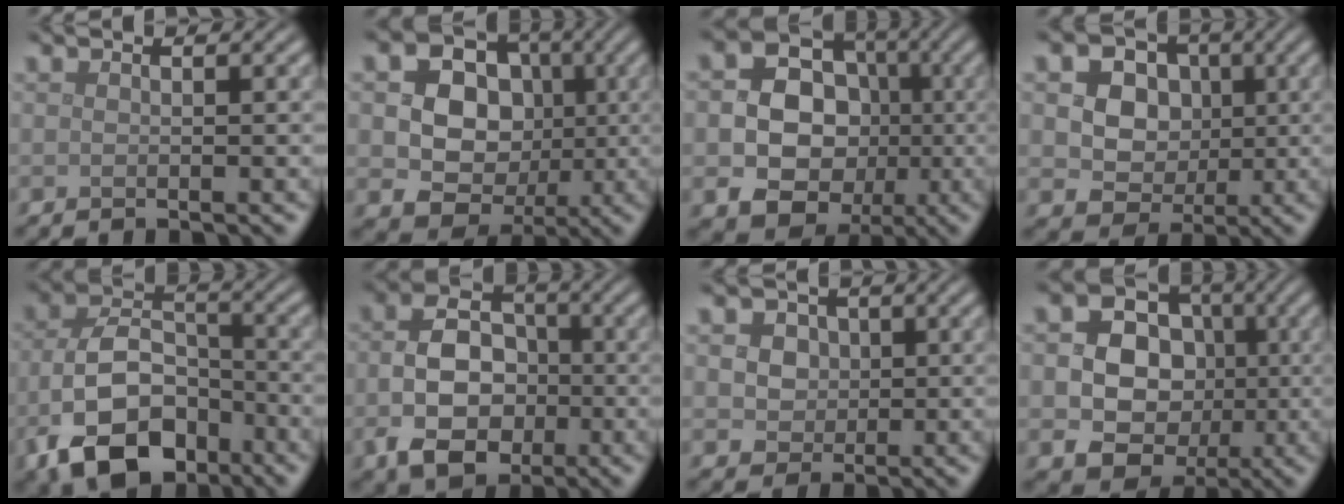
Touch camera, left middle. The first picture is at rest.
{"total": 11.1, "force": [0.9, 9.6, 5.5], "torque": [-0.084, 0.021, -0.003]}
{"total": 11.1, "force": [-1.5, 9.8, 4.9], "torque": [-0.062, 0.007, -0.049]}
{"total": 8.6, "force": [1.7, 7.2, 4.4], "torque": [-0.064, 0.027, 0.020]}
{"total": 9.6, "force": [-4.5, 6.0, 6.0], "torque": [-0.121, -0.011, -0.082]}
{"total": 7.4, "force": [-2.0, 5.4, 4.7], "torque": [-0.086, -0.007, -0.037]}
{"total": 5.9, "force": [1.8, 4.8, 2.9], "torque": [-0.038, 0.023, 0.012]}
{"total": 10.3, "force": [-0.6, 9.3, 4.5], "torque": [-0.067, 0.017, -0.034]}